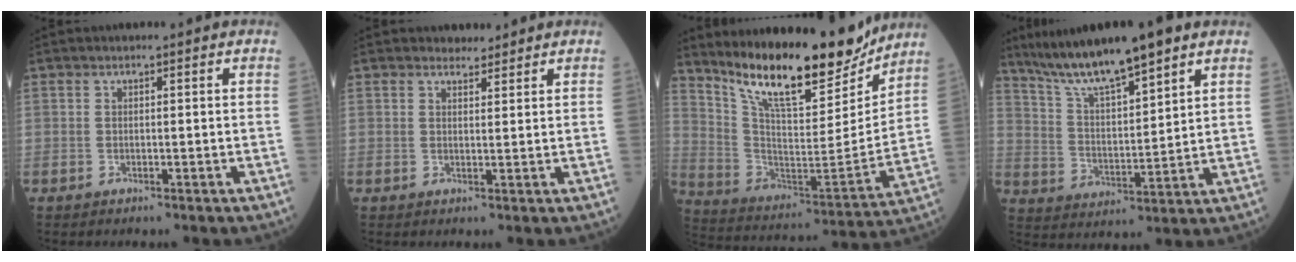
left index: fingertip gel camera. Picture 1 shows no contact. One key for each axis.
{"total": 1.9, "fx": 1.8, "fy": 0.7, "fz": 0.0, "tx": -0.002, "ty": 0.001, "tz": 0.029}
{"total": 20.2, "fx": 16.9, "fy": 4.2, "fz": 10.1, "tx": -0.177, "ty": -0.035, "tz": 0.282}
{"total": 13.4, "fx": 10.5, "fy": 1.3, "fz": 8.2, "tx": -0.151, "ty": 0.011, "tz": 0.190}